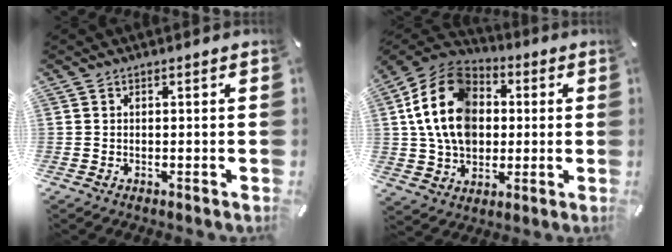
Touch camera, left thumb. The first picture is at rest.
{"total": 16.6, "force": [1.3, 13.4, 9.6], "torque": [-0.207, 0.009, 0.025]}